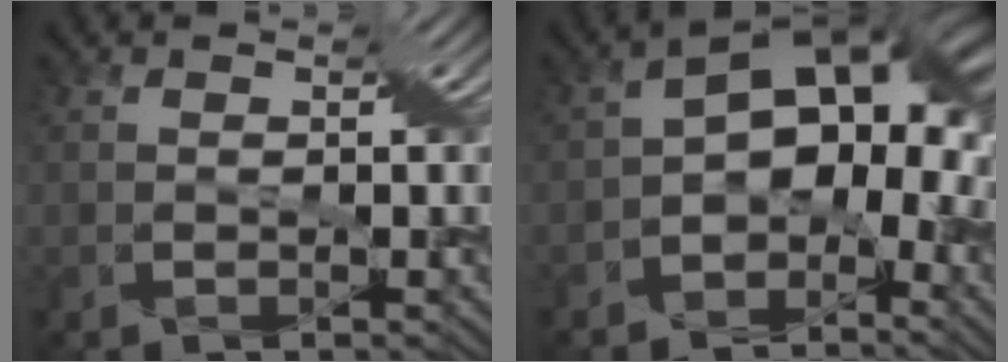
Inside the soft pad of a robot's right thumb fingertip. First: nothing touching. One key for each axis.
{"total": 12.5, "fx": -2.0, "fy": 7.9, "fz": 9.5, "tx": -0.120, "ty": 0.014, "tz": -0.046}